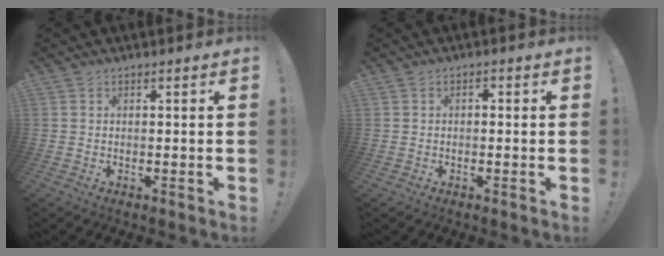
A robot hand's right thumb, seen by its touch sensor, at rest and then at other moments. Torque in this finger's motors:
{"motor_torque": [0.13, 0.29, 0.28, -0.22, 0.00]}